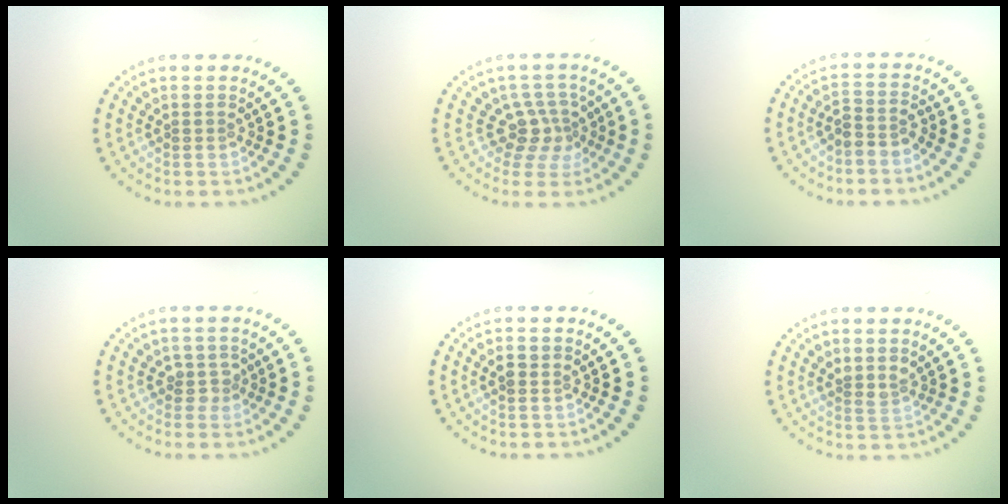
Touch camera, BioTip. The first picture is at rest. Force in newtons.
{"total": 2.8, "press": 2.2, "slide": 1.8}
{"total": 2.1, "press": 1.7, "slide": 1.2}
{"total": 1.4, "press": 1.0, "slide": 1.0}
{"total": 1.2, "press": 1.2, "slide": 0.3}
{"total": 1.5, "press": 1.1, "slide": 0.9}